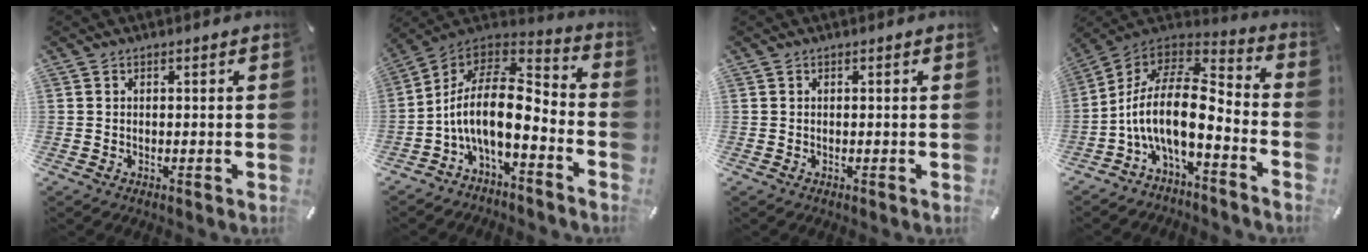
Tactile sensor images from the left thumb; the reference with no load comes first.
{"total": 14.7, "force": [-3.1, 7.3, 12.4], "torque": [-0.253, -0.007, -0.057]}
{"total": 0.0}
{"total": 15.9, "force": [-3.9, 7.1, 13.7], "torque": [-0.297, -0.005, -0.073]}